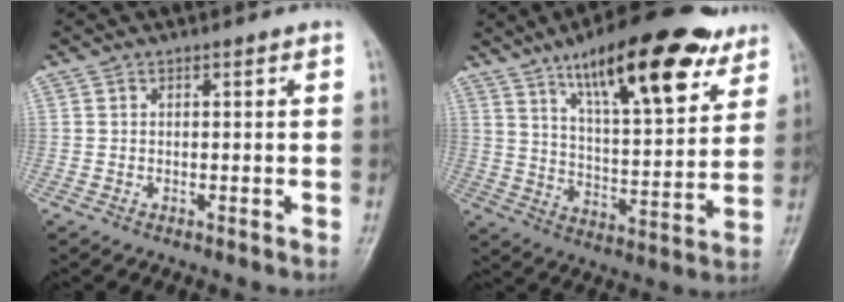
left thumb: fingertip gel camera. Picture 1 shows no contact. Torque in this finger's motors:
{"motor_torque": [0.22, 0.32, 1.51, -1.25, 0.14]}